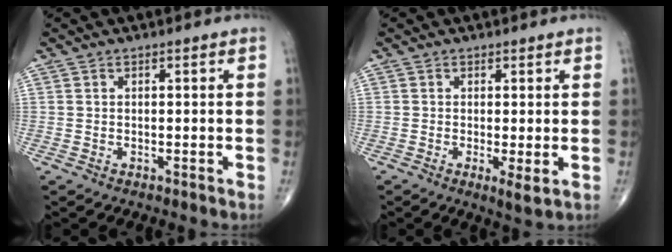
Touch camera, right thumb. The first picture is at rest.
{"total": 2.8, "force": [-0.4, 0.6, 2.7], "torque": [-0.049, -0.012, -0.008]}